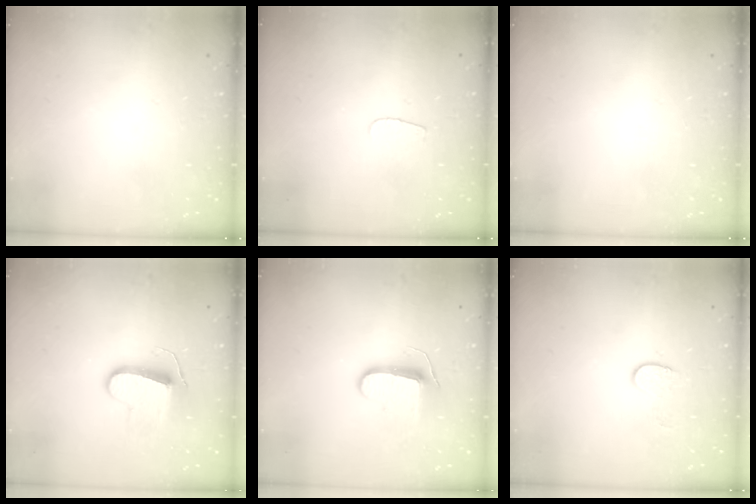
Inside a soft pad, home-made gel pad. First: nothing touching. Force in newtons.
{"total": 3.6, "press": 3.5, "slide": 0.4}
{"total": 0.0}
{"total": 9.7, "press": 9.7, "slide": 0.6}
{"total": 9.1, "press": 9.1, "slide": 0.3}
{"total": 6.2, "press": 6.2, "slide": 0.6}